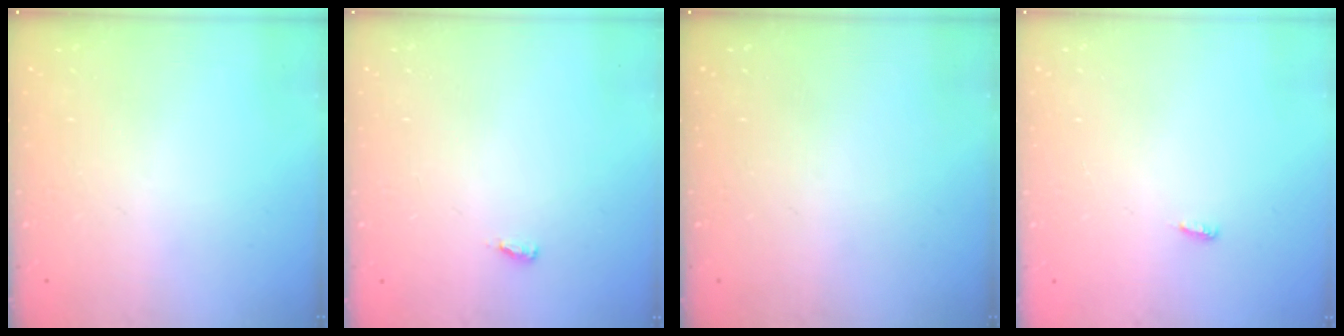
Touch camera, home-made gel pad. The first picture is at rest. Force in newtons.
{"total": 2.6, "press": 2.4, "slide": 1.0}
{"total": 0.0}
{"total": 3.6, "press": 3.4, "slide": 1.0}